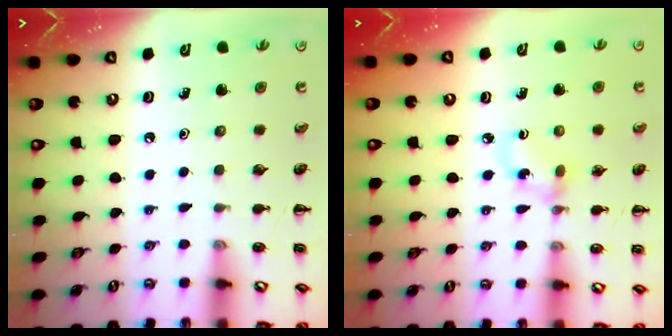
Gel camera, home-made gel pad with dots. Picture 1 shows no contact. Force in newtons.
{"total": 3.0, "press": 2.9, "slide": 0.7}